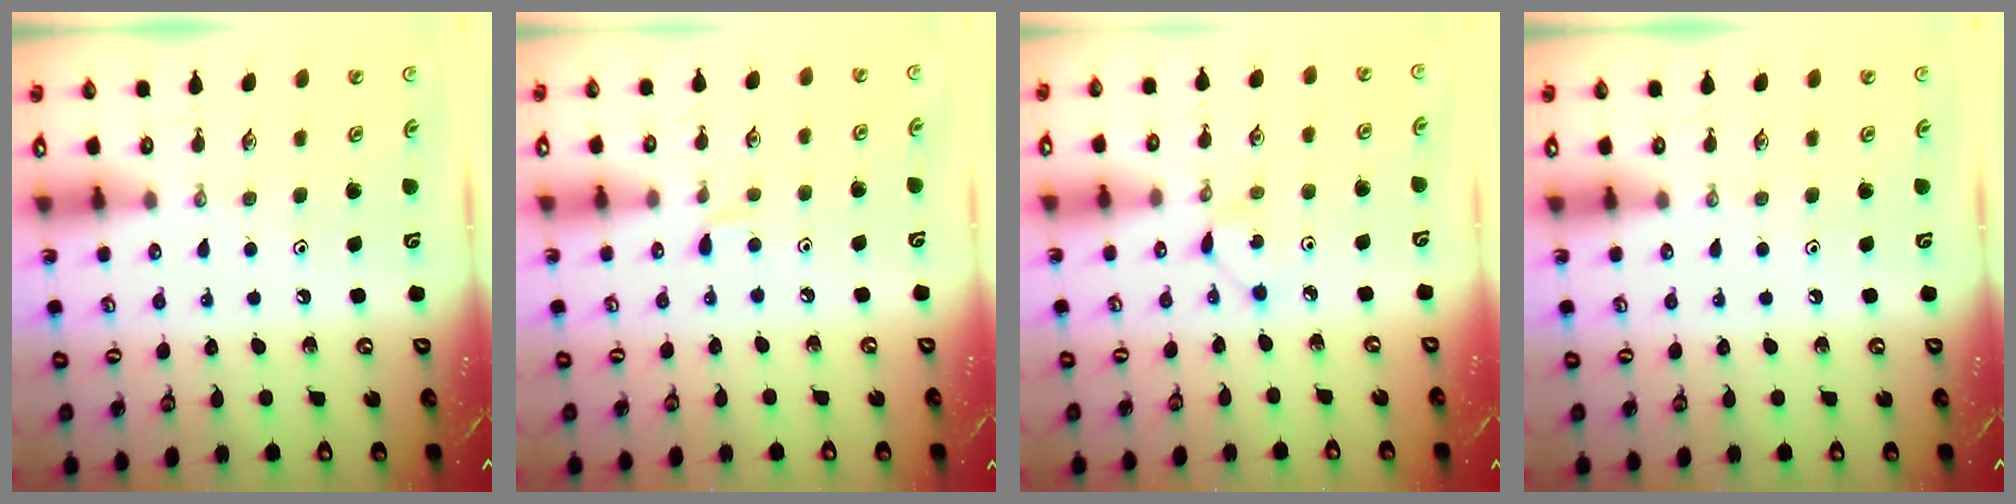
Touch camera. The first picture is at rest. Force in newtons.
{"total": 4.0, "press": 4.0, "slide": 0.6}
{"total": 2.9, "press": 2.9, "slide": 0.4}
{"total": 0.0}